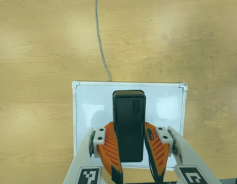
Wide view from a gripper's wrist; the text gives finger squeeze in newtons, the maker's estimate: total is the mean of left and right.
{"total": 8.6, "left": 6.9, "right": 10.3}